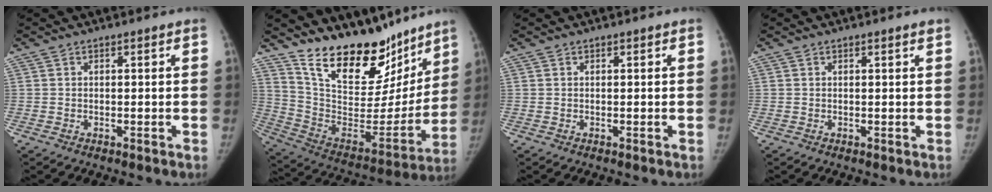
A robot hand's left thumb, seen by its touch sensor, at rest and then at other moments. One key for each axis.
{"total": 25.2, "fx": 19.6, "fy": 10.8, "fz": 11.6, "tx": -0.146, "ty": -0.109, "tz": 0.320}
{"total": 0.0}
{"total": 0.7, "fx": 0.5, "fy": -0.1, "fz": 0.5, "tx": -0.008, "ty": -0.003, "tz": 0.008}